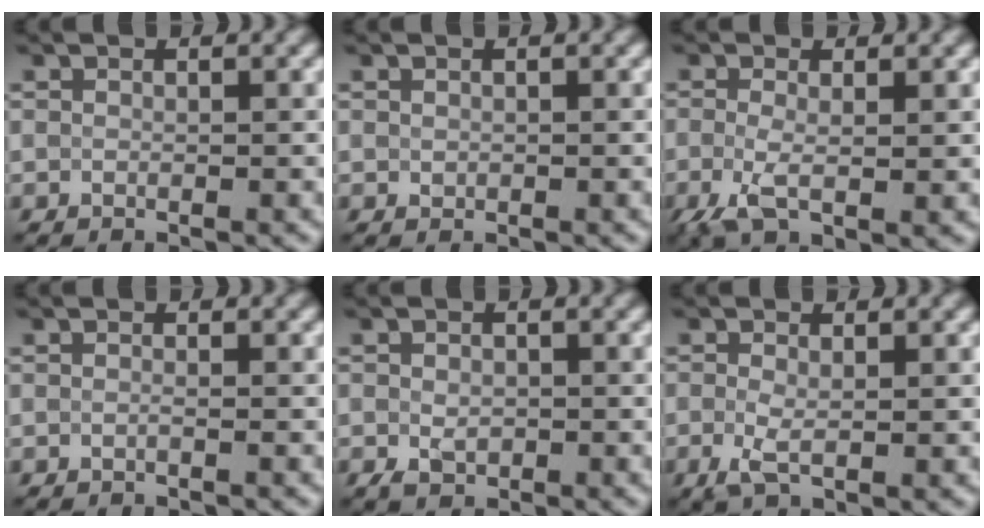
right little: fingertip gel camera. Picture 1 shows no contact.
{"total": 0.5, "force": [0.1, 0.5, -0.1], "torque": [-0.002, 0.006, 0.008]}
{"total": 2.7, "force": [-1.0, 0.8, 2.3], "torque": [-0.066, -0.006, -0.018]}
{"total": 0.0}
{"total": 1.7, "force": [-0.8, 1.4, 0.6], "torque": [-0.019, -0.005, -0.010]}
{"total": 1.6, "force": [-0.5, 0.6, 1.4], "torque": [-0.045, -0.004, -0.010]}